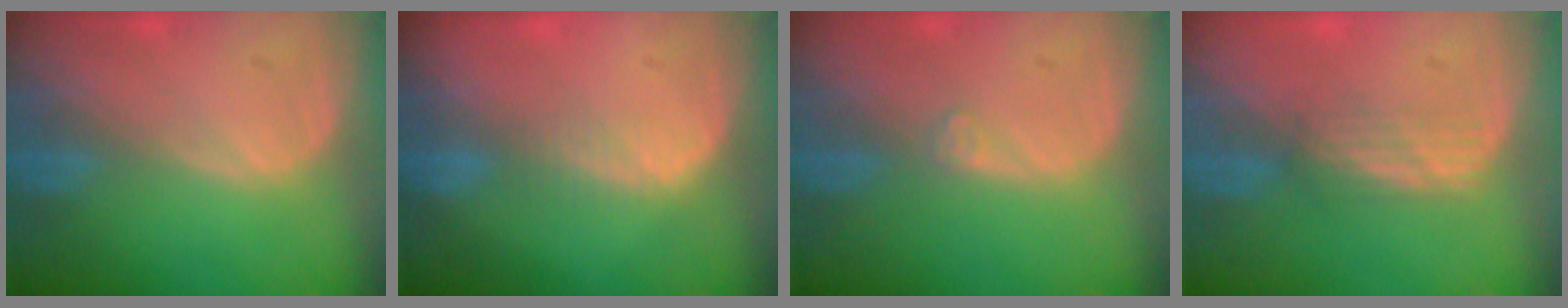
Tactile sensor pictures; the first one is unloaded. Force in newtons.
{"total": 2.3, "press": 1.6, "slide": 1.6}
{"total": 0.9, "press": 0.8, "slide": 0.2}
{"total": 2.4, "press": 2.3, "slide": 0.6}